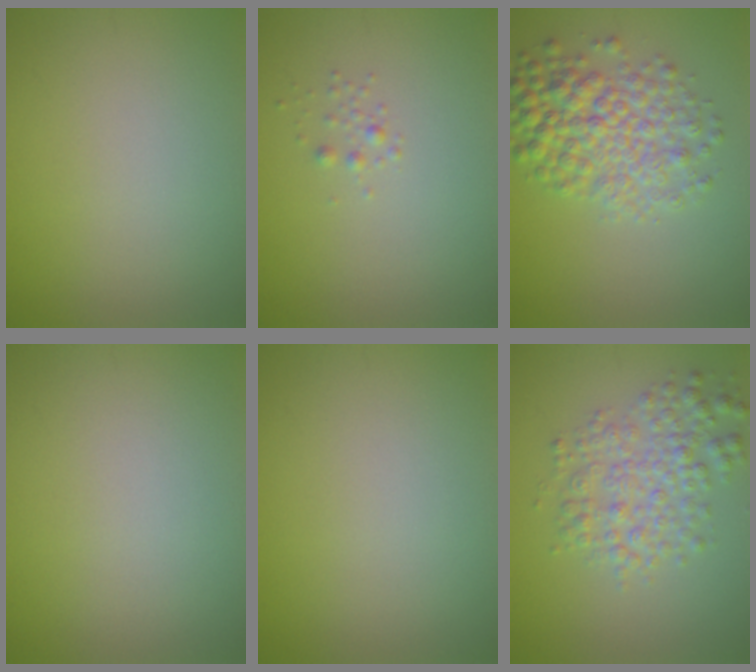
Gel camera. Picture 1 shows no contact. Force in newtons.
{"total": 0.7, "press": 0.7, "slide": 0.0}
{"total": 5.8, "press": 5.8, "slide": 0.1}
{"total": 0.0}
{"total": 0.0}
{"total": 4.2, "press": 4.2, "slide": 0.1}